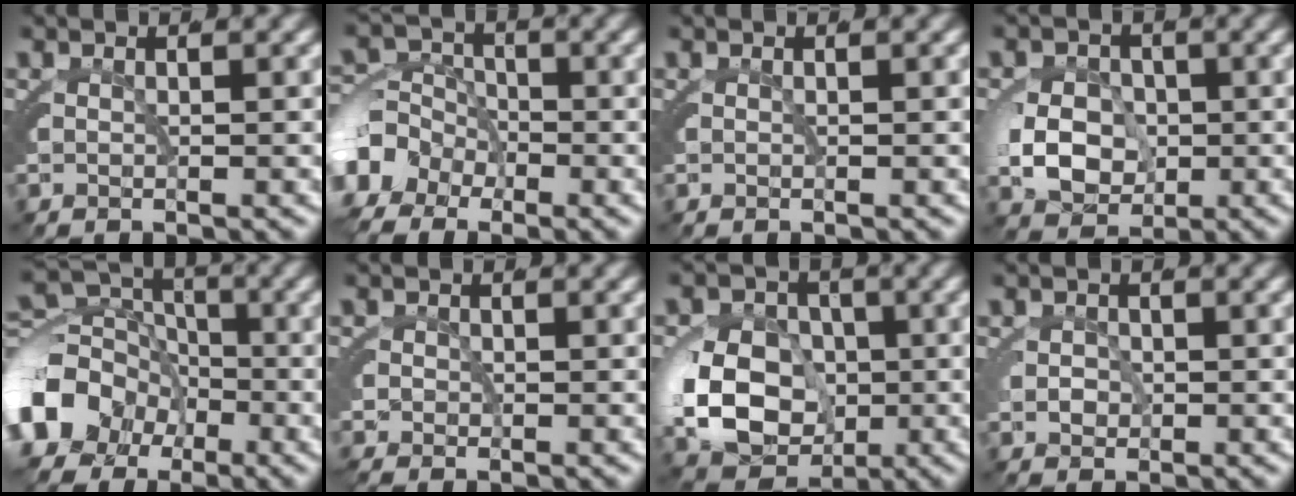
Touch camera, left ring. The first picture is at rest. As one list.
[{"total": 5.0, "force": [-2.0, 3.9, 2.4], "torque": [-0.049, -0.018, -0.029]}, {"total": 0.0}, {"total": 4.8, "force": [-0.4, 4.0, 2.7], "torque": [-0.046, -0.011, 0.001]}, {"total": 8.6, "force": [-2.1, 7.0, 4.4], "torque": [-0.082, -0.022, -0.033]}, {"total": 0.7, "force": [-0.3, 0.6, 0.2], "torque": [-0.004, -0.002, -0.005]}, {"total": 10.6, "force": [-0.9, 8.7, 5.9], "torque": [-0.113, -0.029, -0.010]}, {"total": 0.5, "force": [0.2, 0.4, 0.2], "torque": [-0.004, -0.002, 0.005]}]